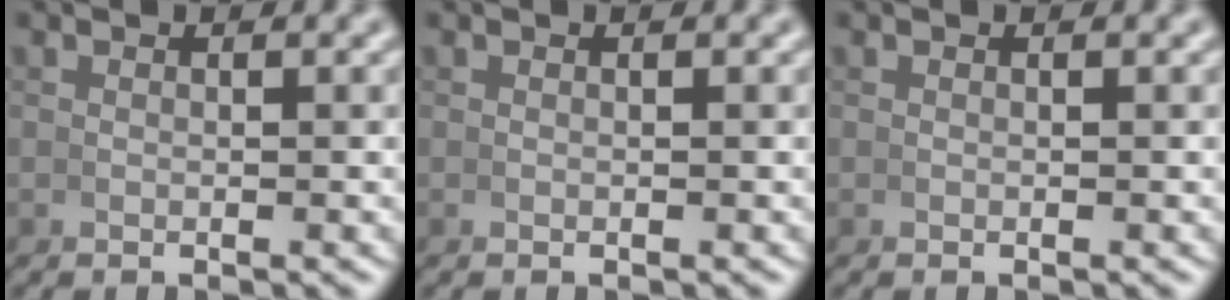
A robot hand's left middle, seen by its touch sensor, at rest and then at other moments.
{"total": 0.0}
{"total": 0.0}